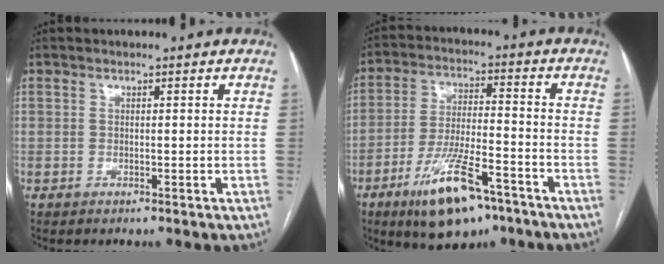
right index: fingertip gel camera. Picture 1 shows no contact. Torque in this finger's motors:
{"motor_torque": [1.53, -0.61, 0.72, 0.17]}